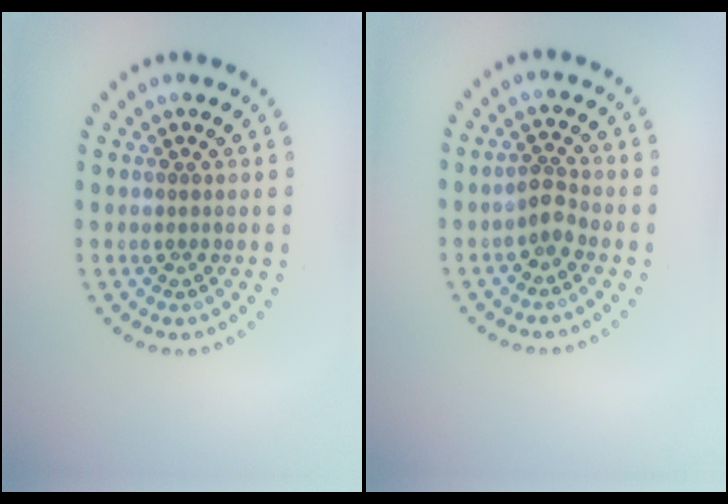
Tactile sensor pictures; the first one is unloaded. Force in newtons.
{"total": 1.6, "press": 1.3, "slide": 1.0}